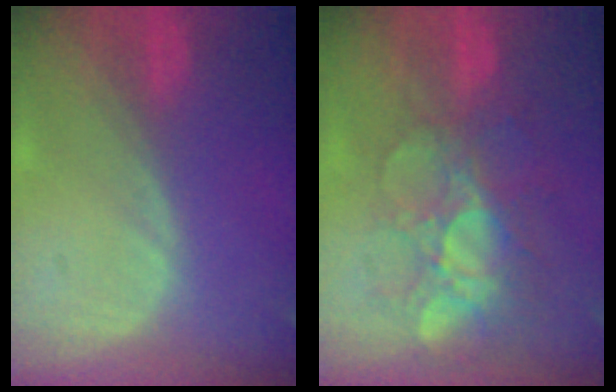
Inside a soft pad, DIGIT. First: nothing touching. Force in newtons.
{"total": 9.8, "press": 8.5, "slide": 4.8}